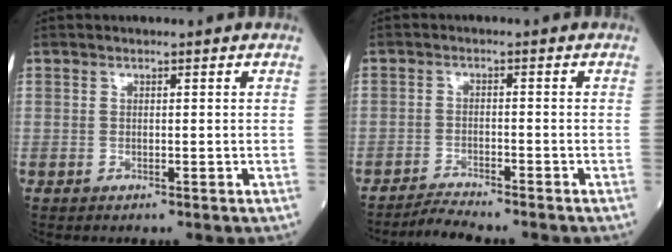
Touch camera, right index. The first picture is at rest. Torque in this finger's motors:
{"motor_torque": [0.07, -0.14, 0.07, 0.00]}